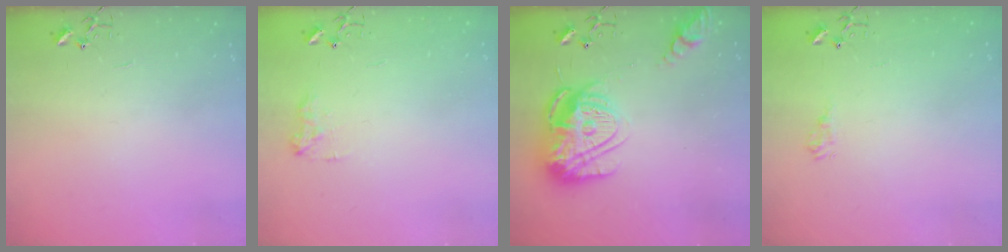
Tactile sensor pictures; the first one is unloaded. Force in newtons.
{"total": 7.9, "press": 7.9, "slide": 0.4}
{"total": 18.0, "press": 17.9, "slide": 1.8}
{"total": 6.6, "press": 6.5, "slide": 0.9}